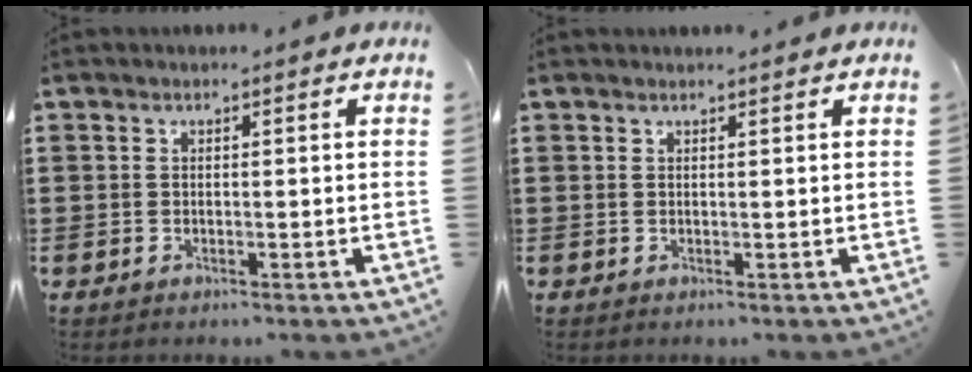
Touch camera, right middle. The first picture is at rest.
{"total": 0.6, "force": [0.5, 0.0, 0.1], "torque": [0.005, -0.004, 0.009]}